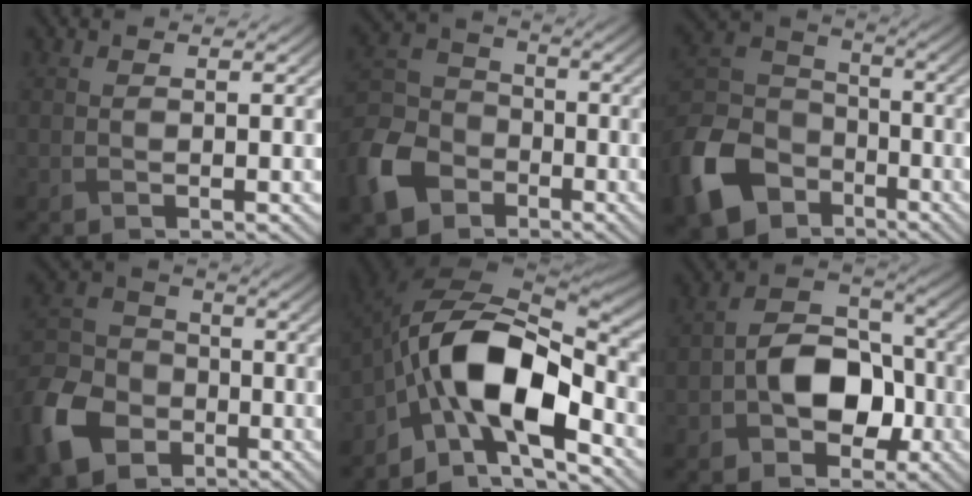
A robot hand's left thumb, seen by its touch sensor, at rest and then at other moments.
{"total": 11.3, "force": [-5.9, 8.1, 5.4], "torque": [-0.155, -0.024, -0.137]}
{"total": 14.6, "force": [-7.4, 10.4, 7.1], "torque": [-0.217, -0.030, -0.155]}
{"total": 11.8, "force": [-5.8, 8.6, 5.7], "torque": [-0.161, -0.026, -0.133]}
{"total": 13.7, "force": [-5.2, 6.6, 10.8], "torque": [-0.188, -0.007, -0.105]}
{"total": 8.5, "force": [-2.3, 5.8, 5.7], "torque": [-0.095, 0.006, -0.049]}